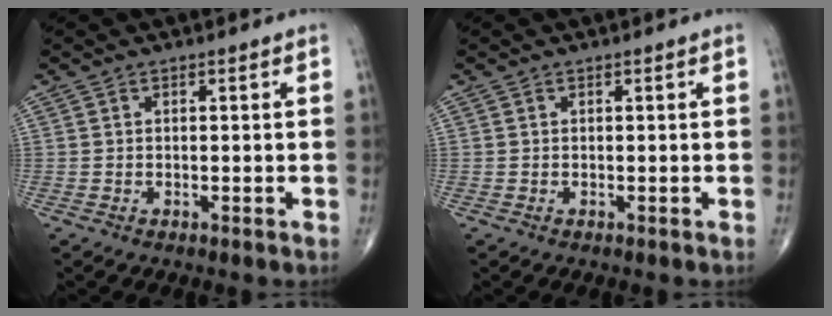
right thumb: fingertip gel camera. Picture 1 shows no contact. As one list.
[{"total": 0.0}]